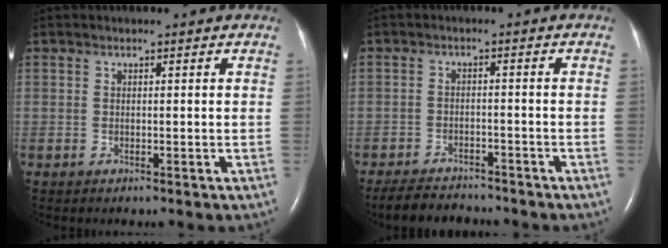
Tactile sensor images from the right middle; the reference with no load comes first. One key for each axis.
{"total": 7.3, "fx": -6.7, "fy": 1.9, "fz": 2.2, "tx": -0.037, "ty": -0.012, "tz": -0.103}